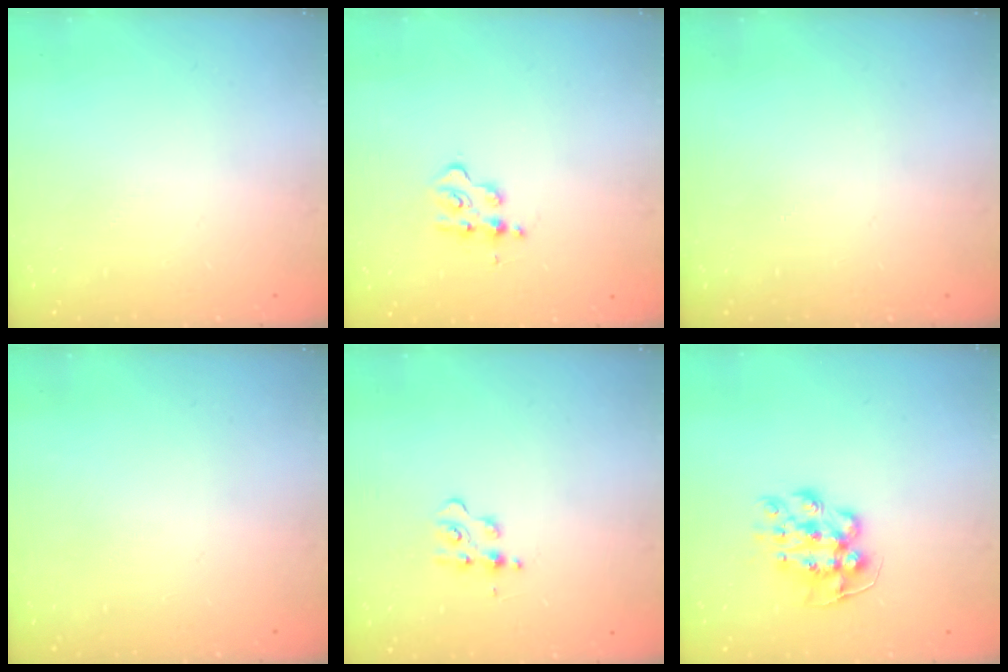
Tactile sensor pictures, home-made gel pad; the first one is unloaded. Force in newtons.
{"total": 6.7, "press": 6.7, "slide": 0.6}
{"total": 0.0}
{"total": 0.0}
{"total": 7.5, "press": 7.4, "slide": 0.6}
{"total": 9.6, "press": 9.5, "slide": 0.8}